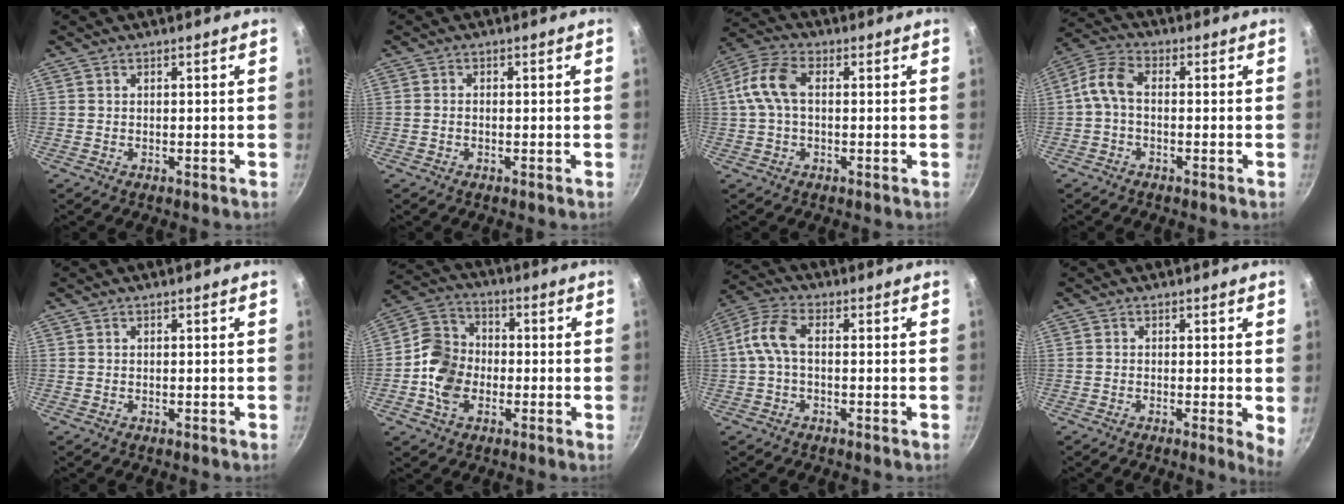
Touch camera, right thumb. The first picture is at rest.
{"total": 1.0, "force": [-0.3, 0.7, 0.7], "torque": [-0.015, 0.005, -0.007]}
{"total": 9.0, "force": [0.7, 5.5, 7.1], "torque": [-0.150, 0.025, 0.002]}
{"total": 6.1, "force": [-0.8, 3.8, 4.7], "torque": [-0.106, 0.029, -0.031]}
{"total": 0.0}
{"total": 10.9, "force": [-2.2, 8.4, 6.6], "torque": [-0.106, 0.024, -0.062]}
{"total": 6.7, "force": [-0.3, 3.6, 5.6], "torque": [-0.133, 0.026, -0.019]}
{"total": 3.5, "force": [-0.2, 0.9, 3.4], "torque": [-0.042, -0.008, -0.007]}